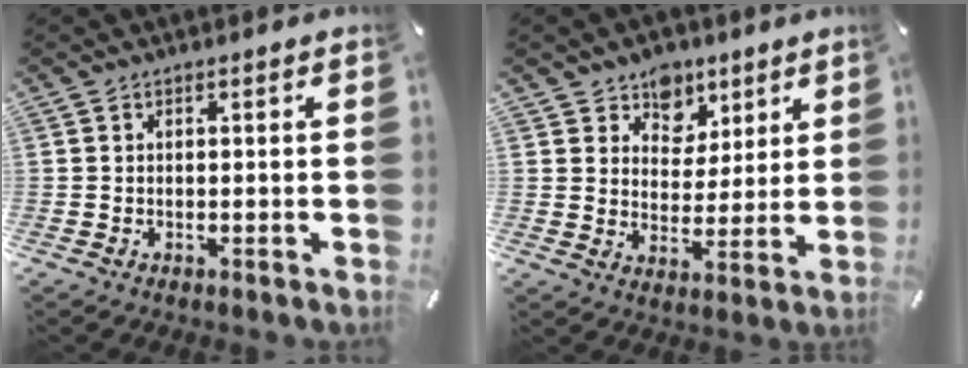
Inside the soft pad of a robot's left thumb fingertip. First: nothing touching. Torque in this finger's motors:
{"motor_torque": [0.06, 0.04, 0.61, -0.59, 0.09]}